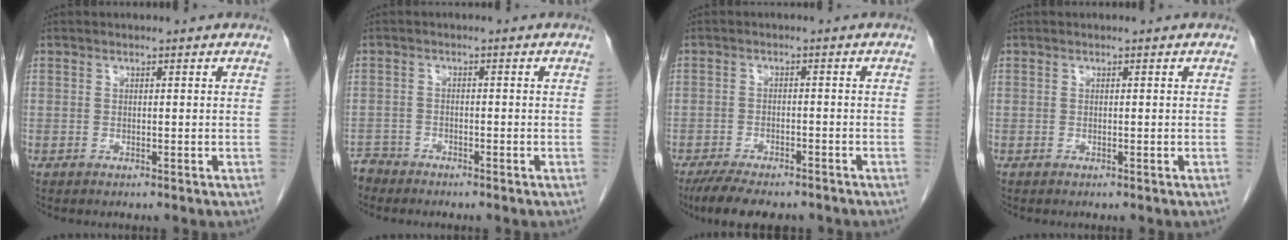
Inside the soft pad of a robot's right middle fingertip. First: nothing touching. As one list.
[{"total": 2.5, "force": [-2.4, 0.7, -0.6], "torque": [0.011, -0.003, -0.048]}, {"total": 10.0, "force": [-8.2, 3.1, 4.8], "torque": [-0.072, -0.010, -0.122]}, {"total": 0.0}]